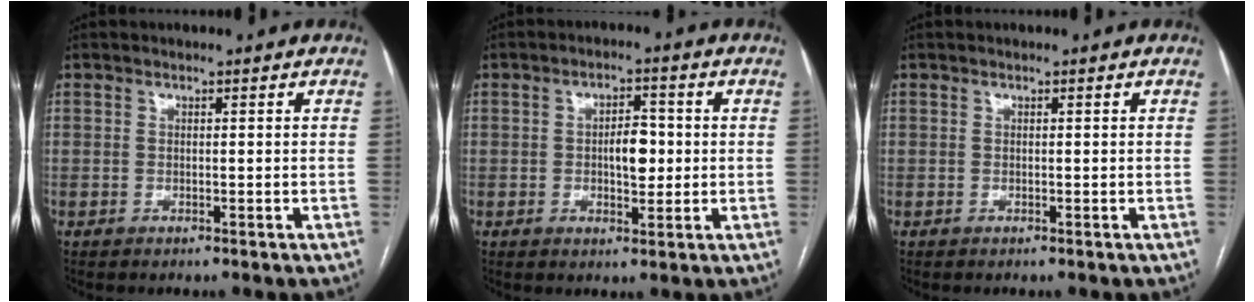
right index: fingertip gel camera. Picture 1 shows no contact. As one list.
[{"total": 5.0, "force": [0.0, 2.4, 4.4], "torque": [-0.069, 0.007, 0.003]}, {"total": 0.0}]